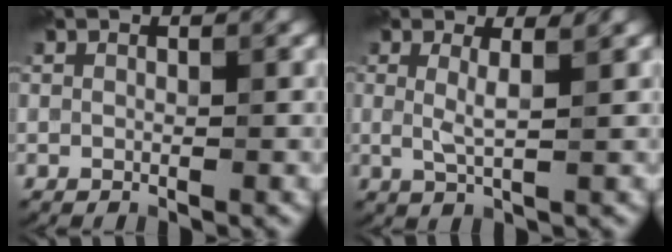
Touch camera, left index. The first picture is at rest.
{"total": 1.9, "force": [1.0, 0.3, 1.6], "torque": [-0.034, 0.002, 0.011]}